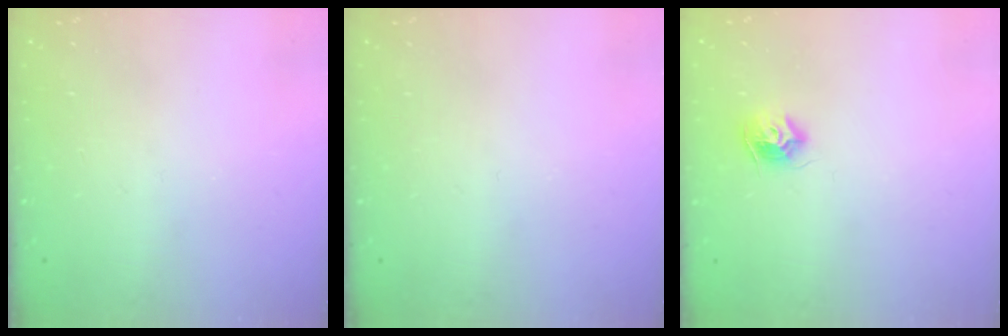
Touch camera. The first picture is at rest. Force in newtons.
{"total": 0.0}
{"total": 8.0, "press": 7.9, "slide": 0.5}